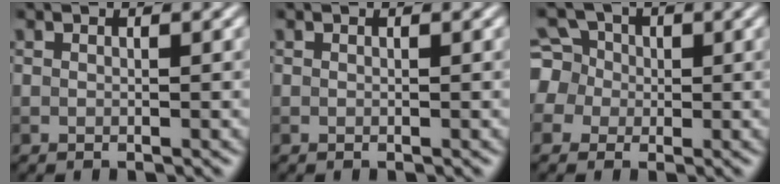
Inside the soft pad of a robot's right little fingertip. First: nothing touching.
{"total": 0.0}
{"total": 6.3, "force": [0.7, 5.9, 2.0], "torque": [-0.046, 0.041, -0.013]}